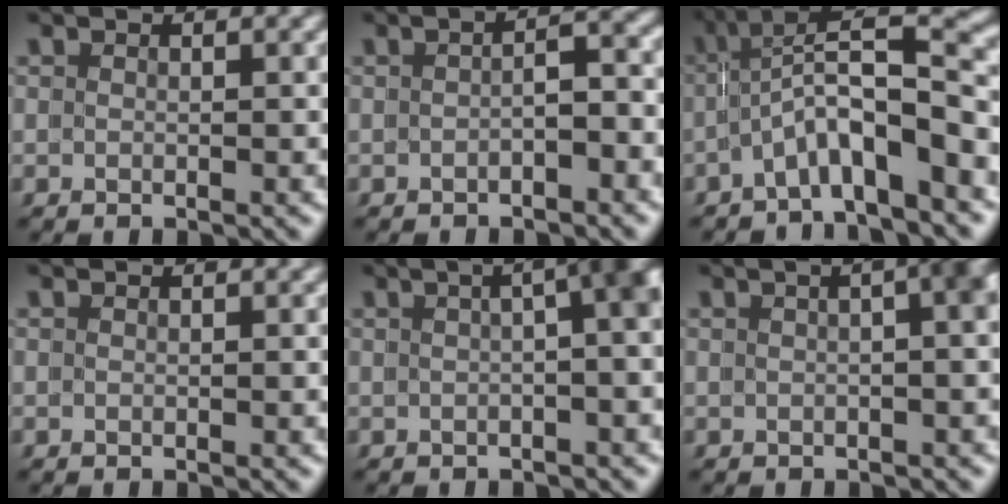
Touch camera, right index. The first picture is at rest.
{"total": 2.3, "force": [-1.3, 0.7, 1.7], "torque": [-0.021, -0.003, -0.020]}
{"total": 7.2, "force": [-1.2, 2.4, 6.7], "torque": [-0.090, 0.004, -0.019]}
{"total": 0.0}
{"total": 7.0, "force": [0.6, 2.2, 6.6], "torque": [-0.047, 0.031, 0.000]}
{"total": 7.1, "force": [0.9, 2.9, 6.4], "torque": [-0.038, 0.049, -0.005]}